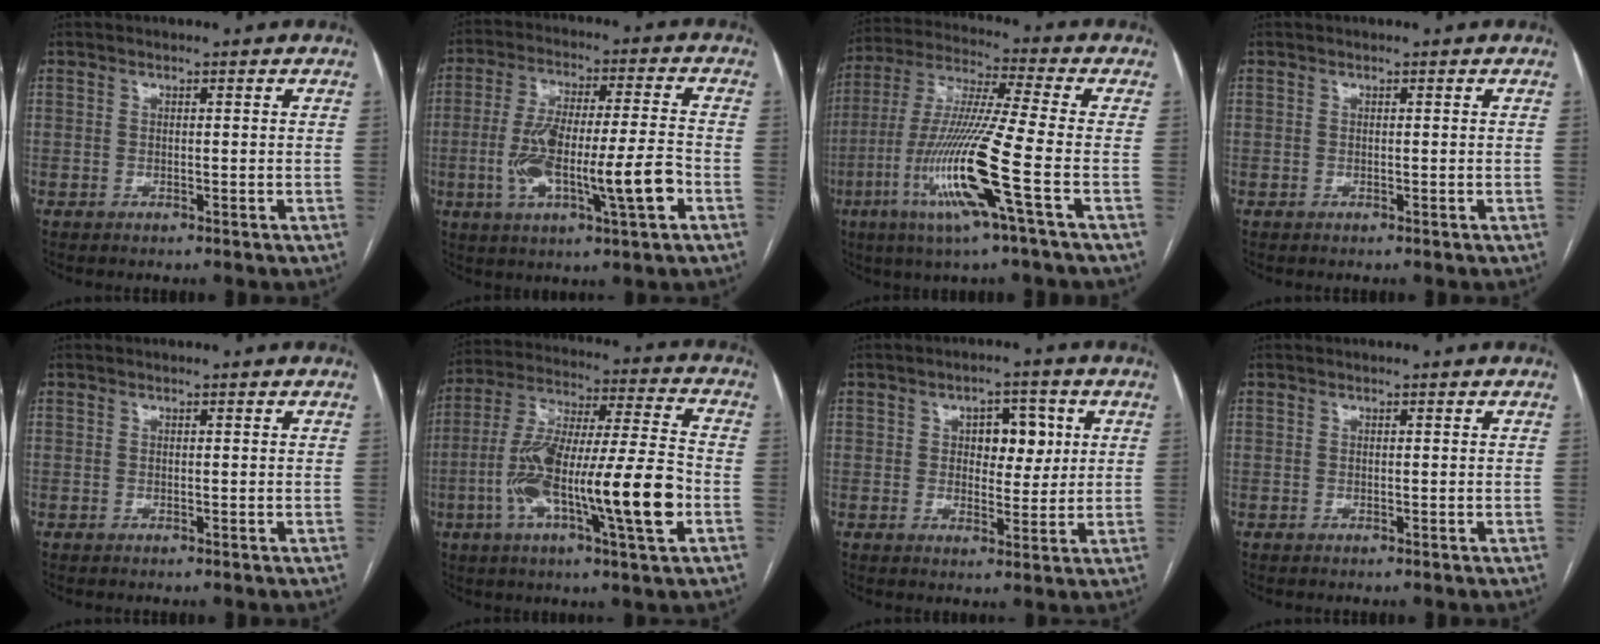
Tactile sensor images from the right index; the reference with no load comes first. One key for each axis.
{"total": 14.3, "fx": -3.8, "fy": 1.8, "fz": 13.6, "tx": -0.253, "ty": 0.009, "tz": -0.062}
{"total": 15.9, "fx": -5.5, "fy": -1.0, "fz": 14.9, "tx": -0.309, "ty": -0.019, "tz": -0.111}
{"total": 0.0}
{"total": 0.0}
{"total": 20.2, "fx": -5.4, "fy": 1.9, "fz": 19.3, "tx": -0.344, "ty": 0.002, "tz": -0.091}
{"total": 5.8, "fx": 1.5, "fy": 3.5, "fz": 4.4, "tx": -0.054, "ty": 0.012, "tz": 0.025}
{"total": 0.0}